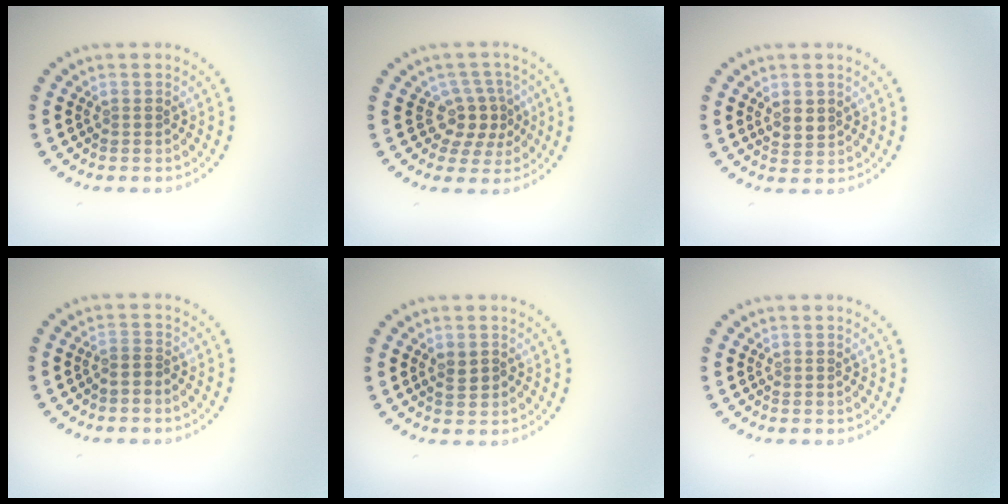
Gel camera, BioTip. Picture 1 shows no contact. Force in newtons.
{"total": 2.9, "press": 2.4, "slide": 1.7}
{"total": 1.7, "press": 1.5, "slide": 0.8}
{"total": 0.8, "press": 0.6, "slide": 0.5}
{"total": 1.5, "press": 1.5, "slide": 0.3}
{"total": 0.0}